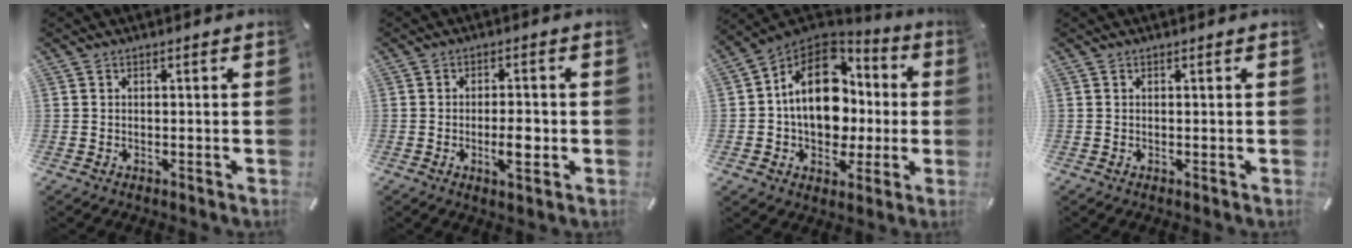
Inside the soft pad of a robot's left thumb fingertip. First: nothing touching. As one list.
[{"total": 5.4, "force": [-1.1, 2.2, 4.8], "torque": [-0.076, 0.001, -0.019]}, {"total": 17.7, "force": [1.1, 13.4, 11.5], "torque": [-0.203, 0.004, 0.025]}, {"total": 0.0}]